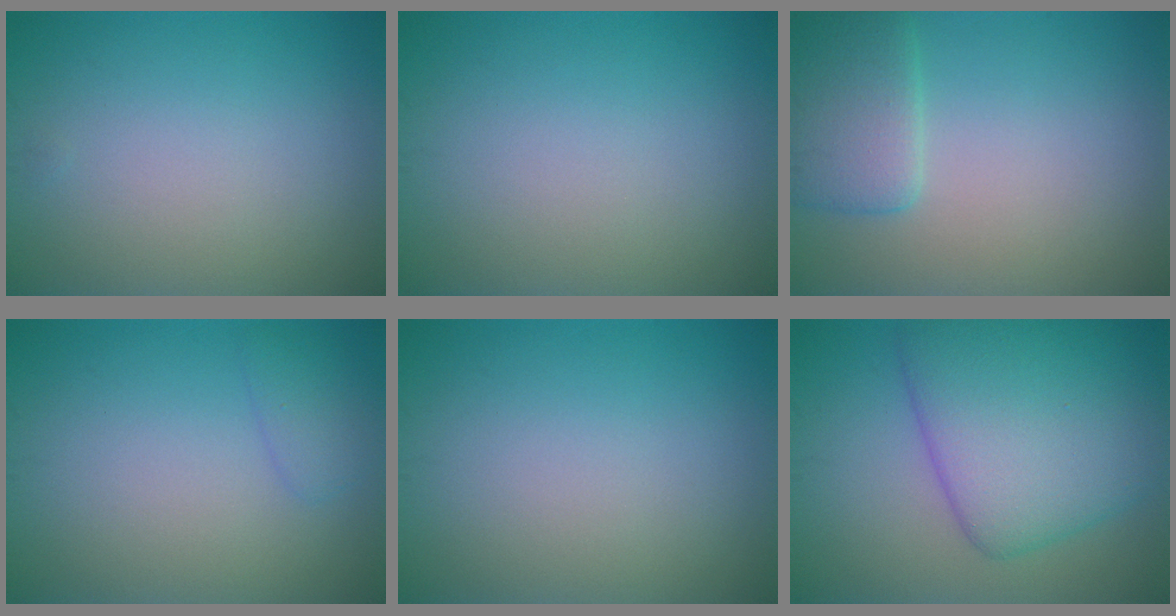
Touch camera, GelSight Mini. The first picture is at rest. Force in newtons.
{"total": 0.0}
{"total": 3.7, "press": 3.7, "slide": 0.3}
{"total": 1.3, "press": 1.3, "slide": 0.2}
{"total": 0.0}
{"total": 8.8, "press": 8.8, "slide": 0.5}